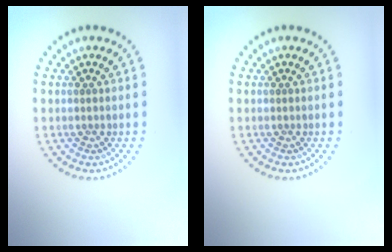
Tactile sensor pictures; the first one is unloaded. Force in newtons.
{"total": 0.0}